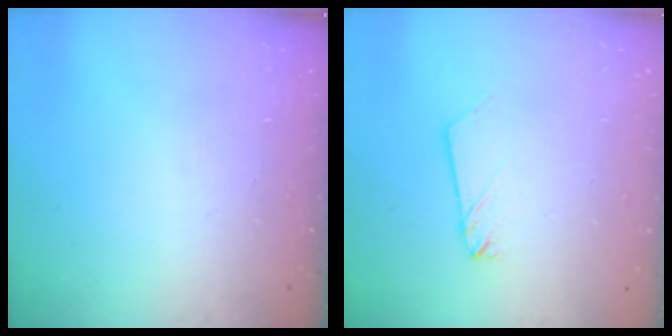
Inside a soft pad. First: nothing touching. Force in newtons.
{"total": 2.2, "press": 2.2, "slide": 0.1}